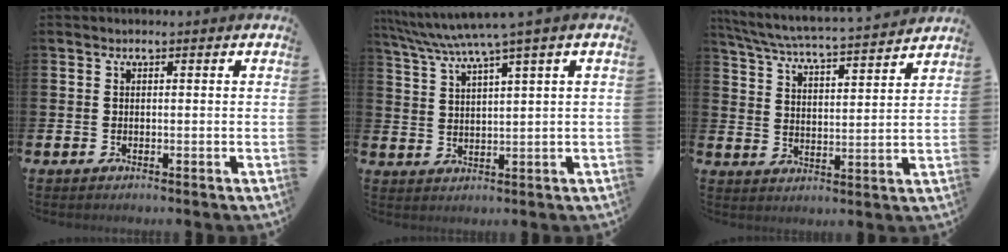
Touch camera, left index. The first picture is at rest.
{"total": 5.5, "force": [4.3, -0.3, 3.4], "torque": [-0.085, -0.015, 0.071]}
{"total": 5.5, "force": [5.3, 0.0, 1.6], "torque": [-0.058, -0.046, 0.087]}